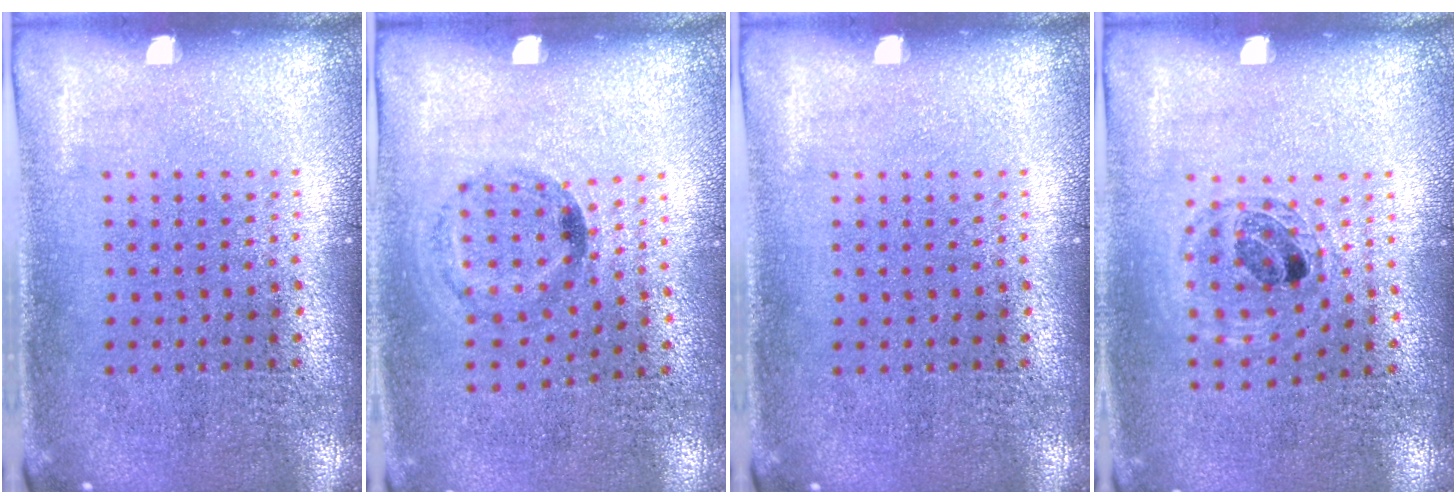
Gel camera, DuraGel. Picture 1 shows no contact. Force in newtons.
{"total": 1.3, "press": 0.7, "slide": 1.1}
{"total": 0.0}
{"total": 0.9, "press": 0.9, "slide": 0.0}